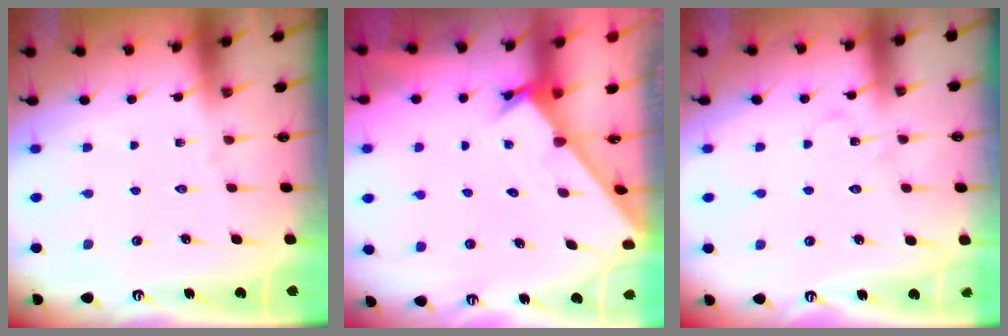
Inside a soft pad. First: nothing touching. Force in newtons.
{"total": 1.7, "press": 1.7, "slide": 0.1}
{"total": 6.6, "press": 6.6, "slide": 0.4}